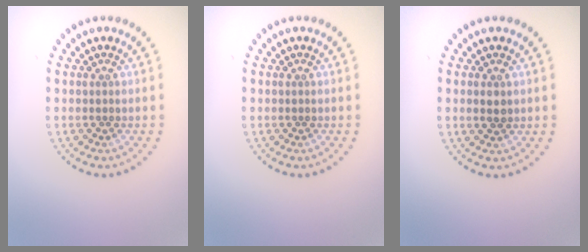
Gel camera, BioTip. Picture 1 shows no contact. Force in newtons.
{"total": 0.0}
{"total": 1.4, "press": 1.4, "slide": 0.0}